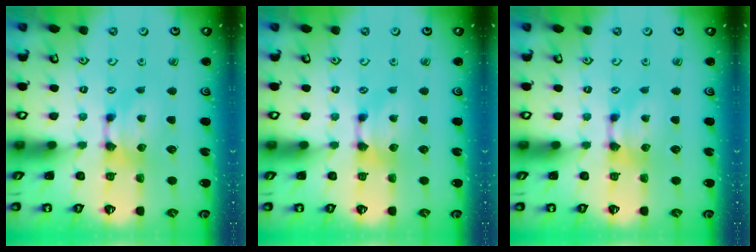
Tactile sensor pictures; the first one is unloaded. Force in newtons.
{"total": 0.0}
{"total": 0.0}